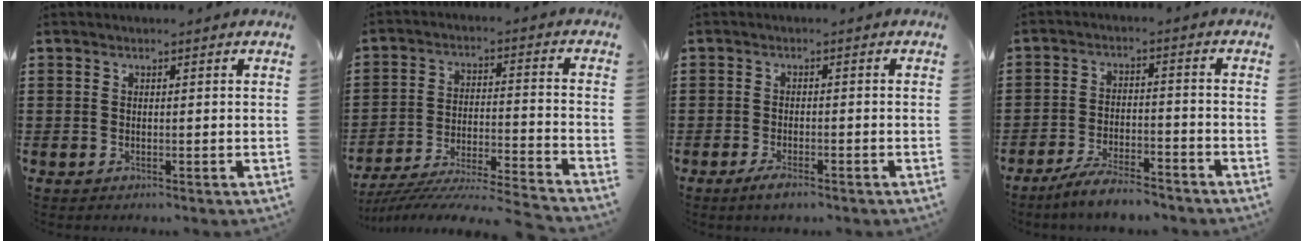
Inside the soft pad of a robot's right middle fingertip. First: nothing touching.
{"total": 7.0, "force": [-6.7, -0.1, 1.9], "torque": [-0.034, -0.009, -0.136]}
{"total": 2.4, "force": [-1.7, 0.6, 1.5], "torque": [-0.032, 0.001, -0.035]}
{"total": 5.6, "force": [-5.2, 0.5, 1.9], "torque": [-0.045, -0.002, -0.103]}